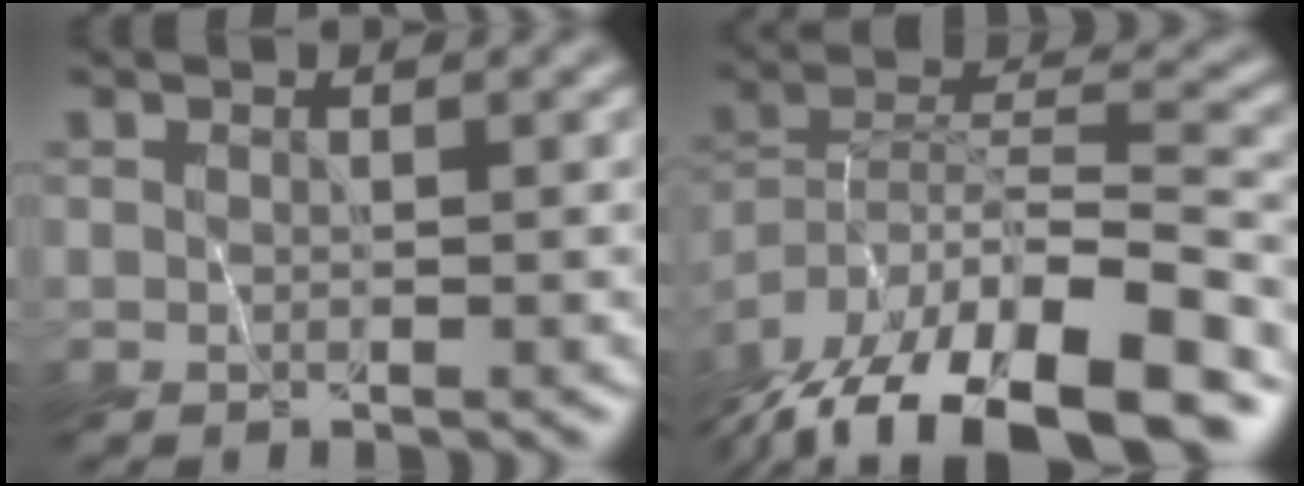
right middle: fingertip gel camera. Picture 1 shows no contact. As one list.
[{"total": 14.3, "force": [-11.4, 3.3, 7.8], "torque": [-0.155, 0.006, -0.193]}]